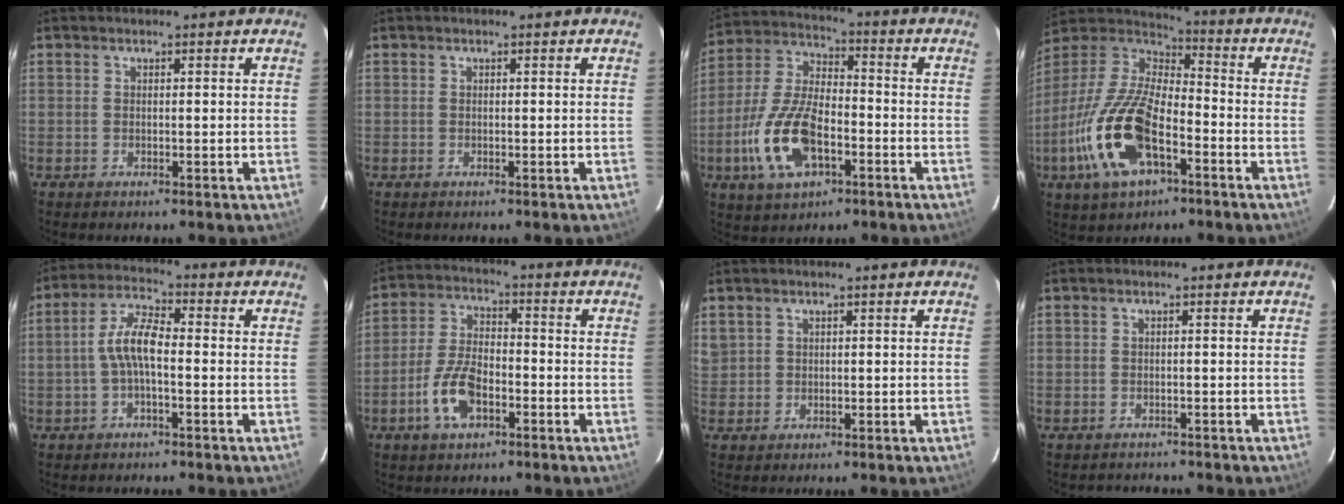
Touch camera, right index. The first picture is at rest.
{"total": 0.0}
{"total": 15.4, "force": [-5.7, 7.3, 12.4], "torque": [-0.272, -0.002, -0.103]}
{"total": 20.3, "force": [-8.1, 9.2, 16.2], "torque": [-0.346, -0.022, -0.157]}
{"total": 6.3, "force": [-1.2, 2.0, 5.9], "torque": [-0.122, 0.014, -0.024]}
{"total": 9.3, "force": [-4.1, 4.7, 6.9], "torque": [-0.147, 0.006, -0.073]}
{"total": 2.4, "force": [1.1, 2.1, 0.3], "torque": [0.004, 0.005, 0.026]}
{"total": 2.1, "force": [-1.9, 0.8, 0.1], "torque": [0.000, -0.003, -0.022]}